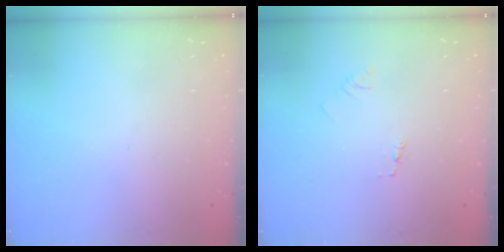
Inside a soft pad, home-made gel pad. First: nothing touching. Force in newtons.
{"total": 1.8, "press": 1.8, "slide": 0.2}